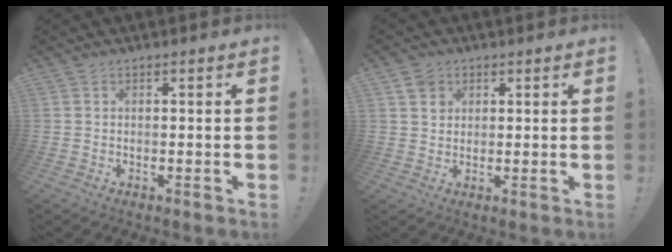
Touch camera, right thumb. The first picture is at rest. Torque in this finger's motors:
{"motor_torque": [0.26, 1.12, 0.25, 0.29, 0.01]}